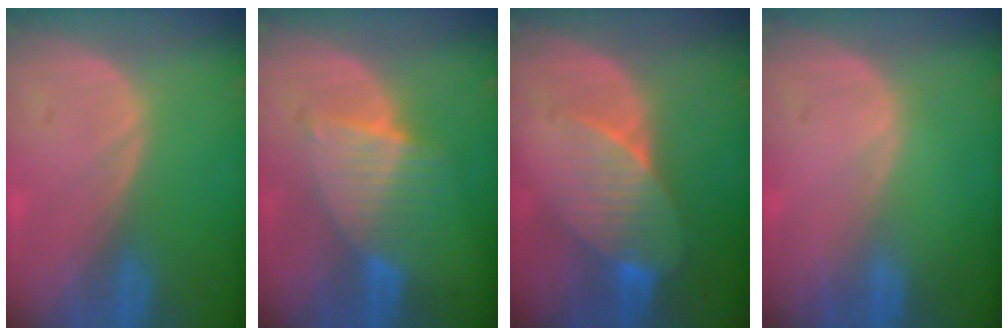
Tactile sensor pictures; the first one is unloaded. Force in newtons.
{"total": 6.3, "press": 6.2, "slide": 1.0}
{"total": 8.0, "press": 7.2, "slide": 3.4}
{"total": 0.0}